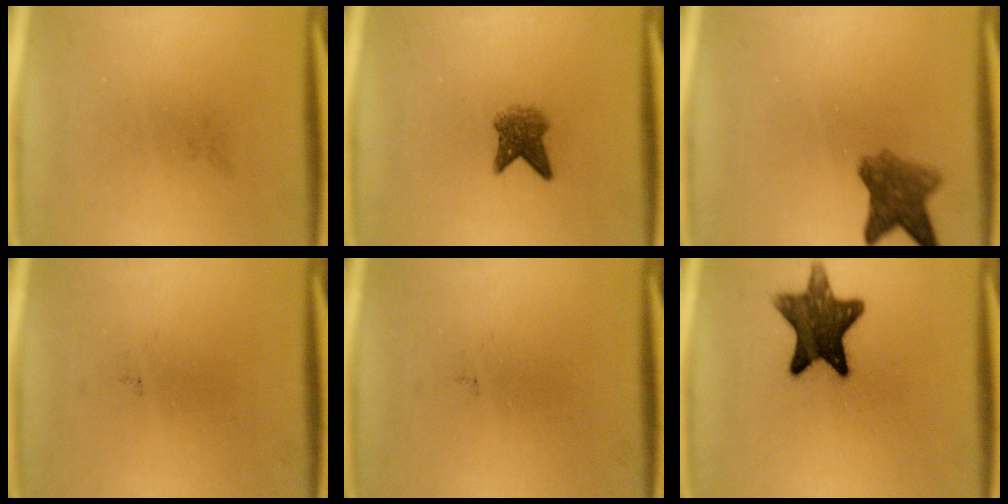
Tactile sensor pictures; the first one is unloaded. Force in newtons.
{"total": 3.7}
{"total": 5.6}
{"total": 0.0}
{"total": 0.0}
{"total": 11.9}